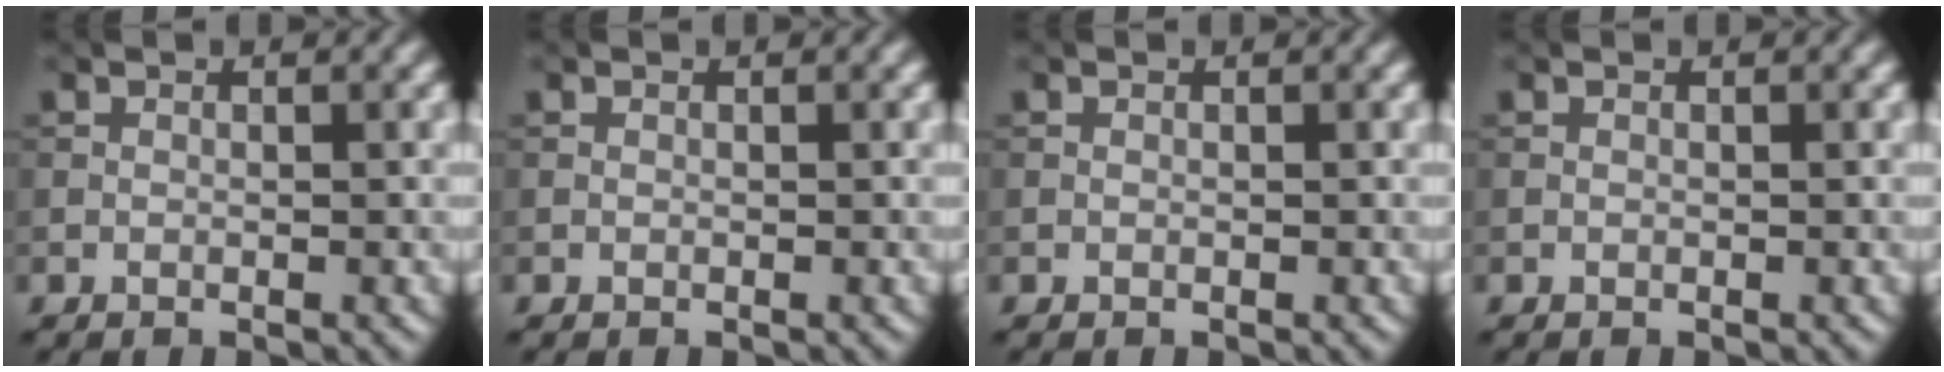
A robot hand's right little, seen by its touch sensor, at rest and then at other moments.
{"total": 0.0}
{"total": 0.0}
{"total": 0.0}